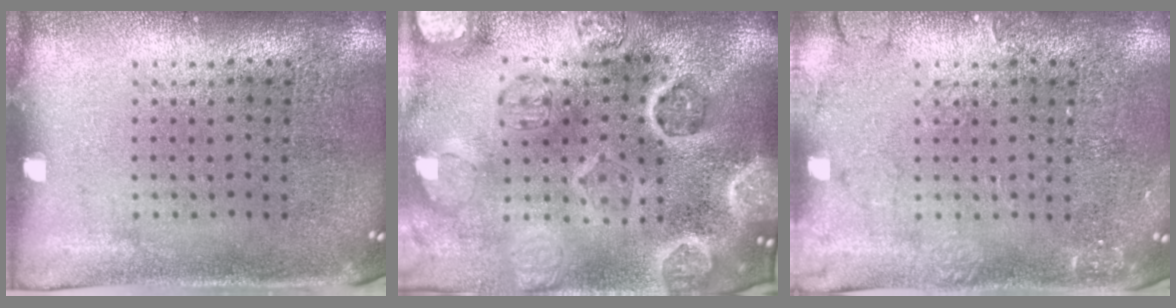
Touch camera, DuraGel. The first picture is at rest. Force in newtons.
{"total": 5.5, "press": 4.6, "slide": 2.9}
{"total": 2.2, "press": 2.2, "slide": 0.4}